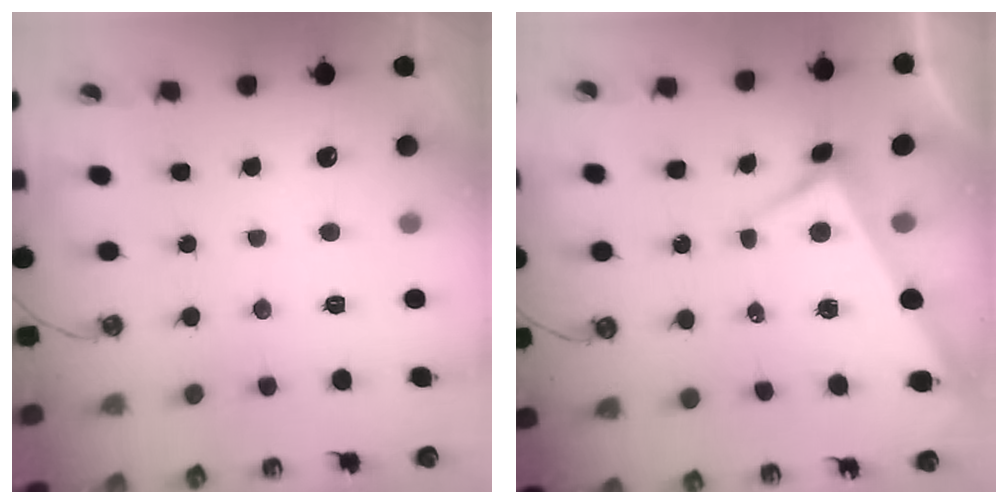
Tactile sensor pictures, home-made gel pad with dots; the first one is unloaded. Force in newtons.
{"total": 2.5, "press": 2.4, "slide": 0.8}